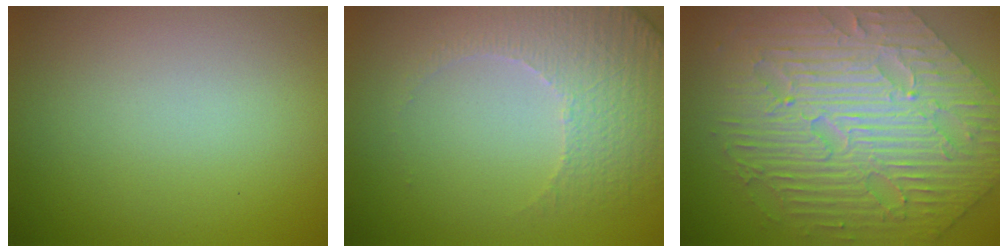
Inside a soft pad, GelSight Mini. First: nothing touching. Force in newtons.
{"total": 4.7, "press": 3.3, "slide": 3.3}
{"total": 10.4, "press": 7.1, "slide": 7.6}